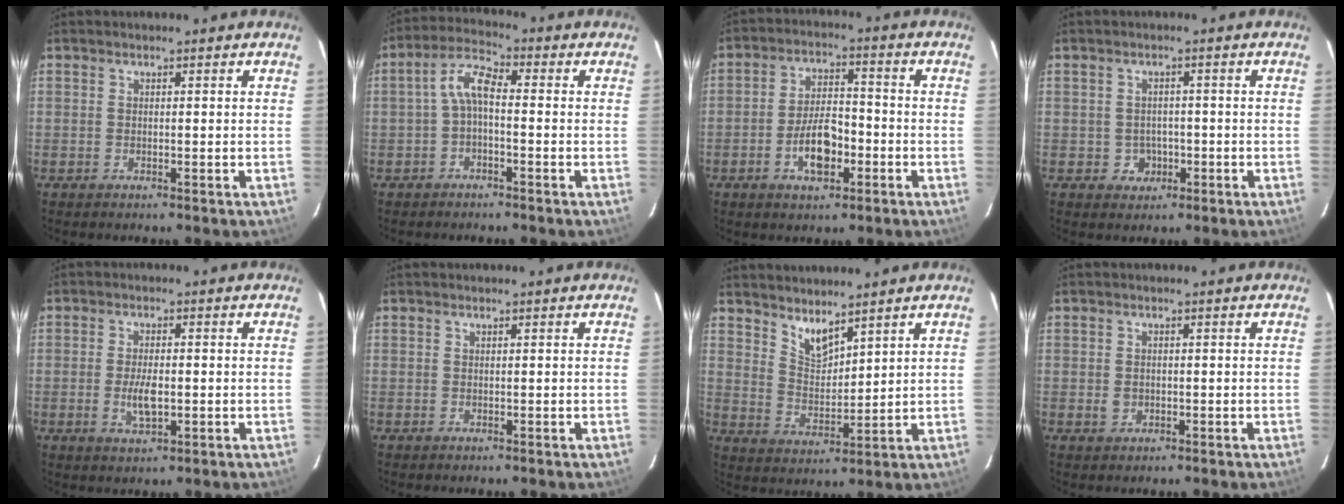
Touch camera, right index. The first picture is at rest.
{"total": 4.9, "force": [-1.1, 1.9, 4.3], "torque": [-0.096, 0.019, -0.025]}
{"total": 8.2, "force": [-3.2, 4.0, 6.4], "torque": [-0.120, 0.013, -0.048]}
{"total": 3.2, "force": [-0.9, 3.1, 0.4], "torque": [-0.012, 0.008, -0.004]}
{"total": 4.6, "force": [-0.8, 2.0, 4.1], "torque": [-0.078, -0.003, -0.011]}
{"total": 0.0}
{"total": 5.8, "force": [4.8, 1.7, 2.7], "torque": [-0.045, -0.007, 0.095]}
{"total": 1.5, "force": [-0.2, 1.4, 0.7], "torque": [-0.008, 0.003, 0.000]}